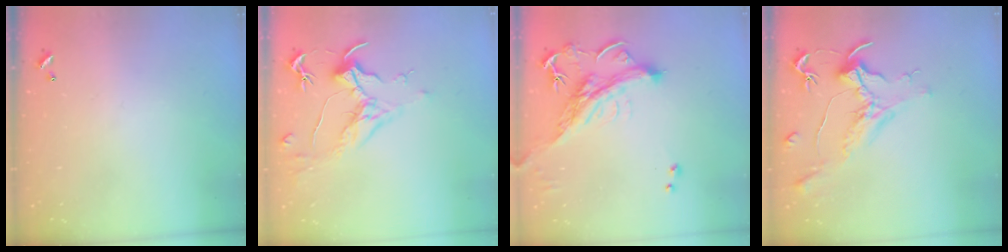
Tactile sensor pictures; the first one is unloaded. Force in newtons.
{"total": 1.6, "press": 1.4, "slide": 0.7}
{"total": 3.8, "press": 3.5, "slide": 1.4}
{"total": 1.5, "press": 1.2, "slide": 0.9}